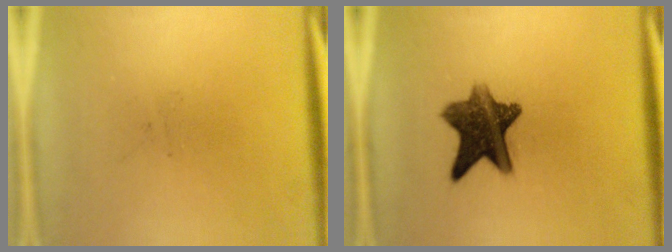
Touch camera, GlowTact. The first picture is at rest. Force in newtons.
{"total": 10.2}